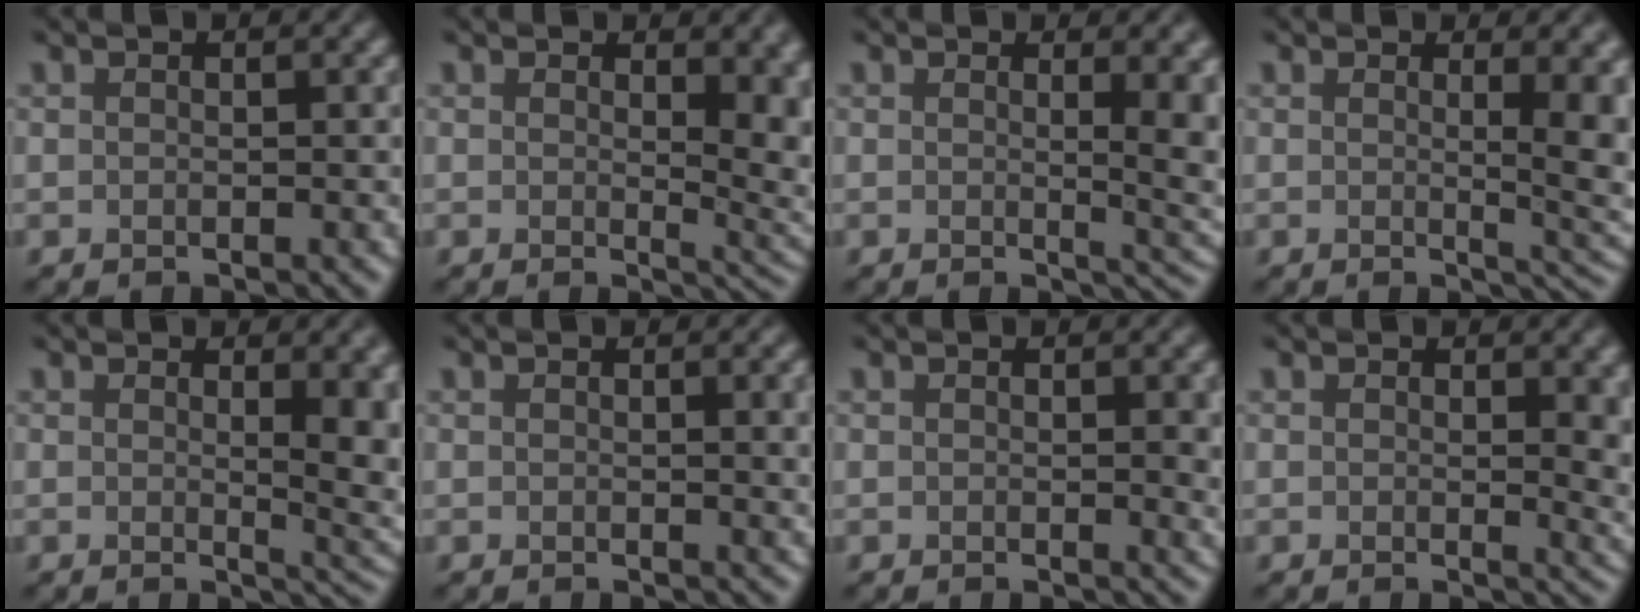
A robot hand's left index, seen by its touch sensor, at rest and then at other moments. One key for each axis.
{"total": 7.3, "fx": 1.0, "fy": 3.5, "fz": 6.3, "tx": -0.041, "ty": -0.012, "tz": 0.021}
{"total": 6.8, "fx": 0.8, "fy": 2.8, "fz": 6.1, "tx": -0.037, "ty": -0.001, "tz": 0.012}
{"total": 7.0, "fx": 0.8, "fy": 2.6, "fz": 6.5, "tx": -0.044, "ty": 0.000, "tz": 0.011}
{"total": 6.9, "fx": 0.9, "fy": 2.6, "fz": 6.4, "tx": -0.050, "ty": -0.006, "tz": 0.019}
{"total": 3.0, "fx": 0.4, "fy": 0.9, "fz": 2.8, "tx": -0.025, "ty": 0.004, "tz": 0.003}
{"total": 2.3, "fx": 0.2, "fy": 0.6, "fz": 2.2, "tx": -0.021, "ty": -0.001, "tz": 0.000}
{"total": 3.9, "fx": 0.6, "fy": 1.4, "fz": 3.6, "tx": -0.031, "ty": -0.008, "tz": 0.011}